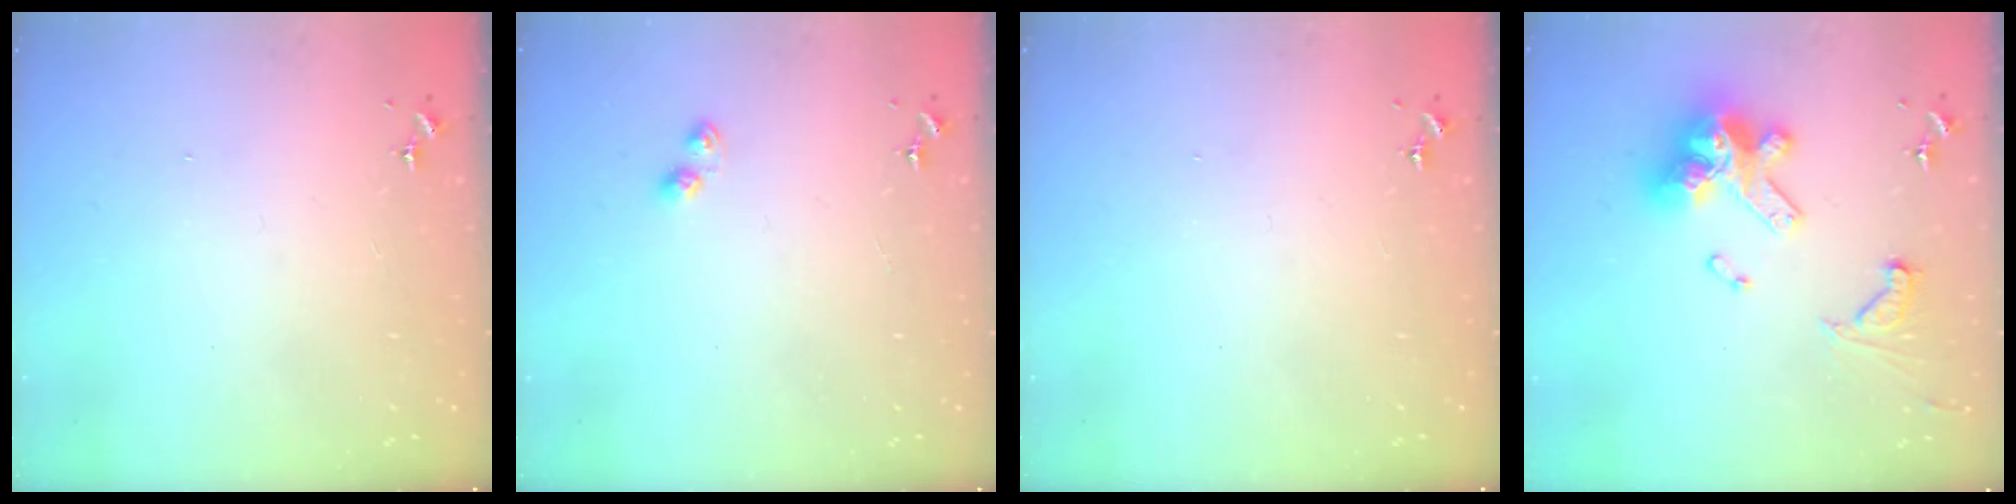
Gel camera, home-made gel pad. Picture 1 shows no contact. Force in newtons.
{"total": 3.0, "press": 3.0, "slide": 0.3}
{"total": 0.0}
{"total": 18.3, "press": 18.1, "slide": 2.5}